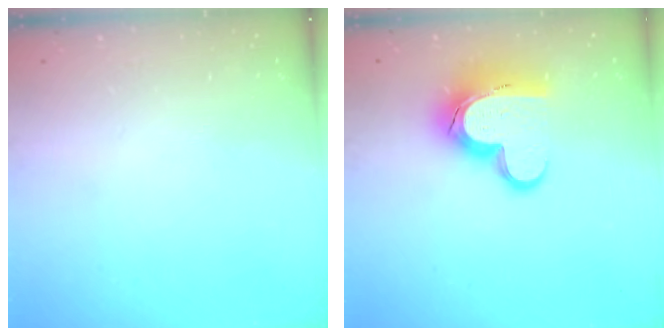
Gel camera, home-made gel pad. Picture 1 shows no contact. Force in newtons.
{"total": 14.5, "press": 14.4, "slide": 1.1}